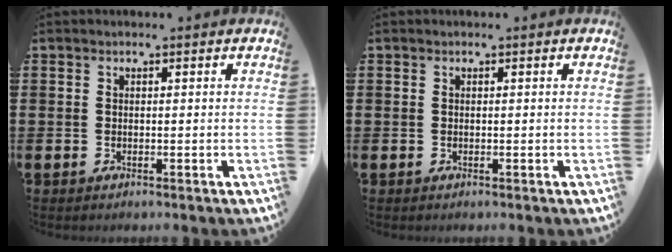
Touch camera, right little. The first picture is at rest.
{"total": 0.0}